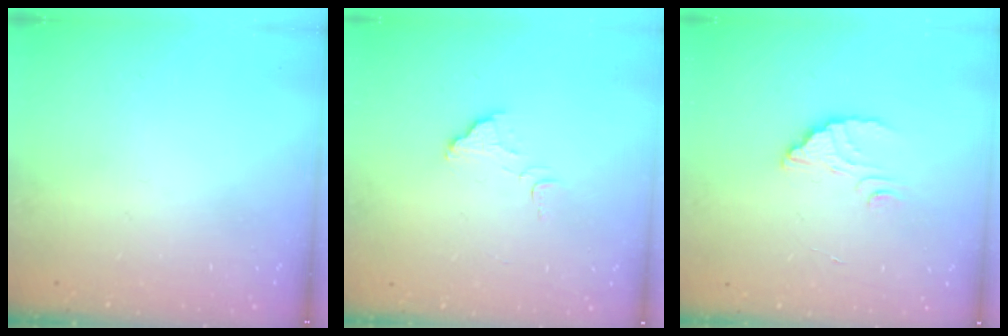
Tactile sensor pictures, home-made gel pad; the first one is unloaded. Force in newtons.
{"total": 2.9, "press": 2.9, "slide": 0.1}
{"total": 2.5, "press": 2.5, "slide": 0.1}